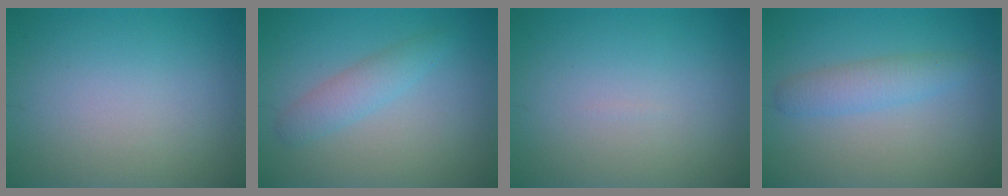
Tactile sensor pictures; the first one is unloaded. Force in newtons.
{"total": 2.3, "press": 2.3, "slide": 0.0}
{"total": 0.0}
{"total": 2.4, "press": 2.4, "slide": 0.1}